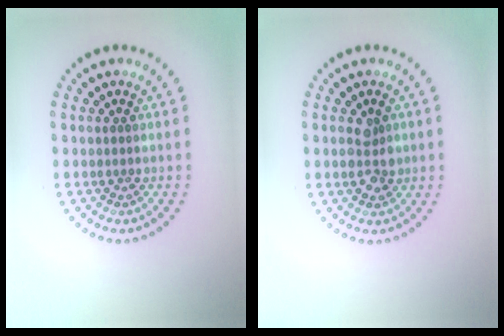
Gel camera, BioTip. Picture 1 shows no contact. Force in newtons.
{"total": 2.4, "press": 2.4, "slide": 0.1}